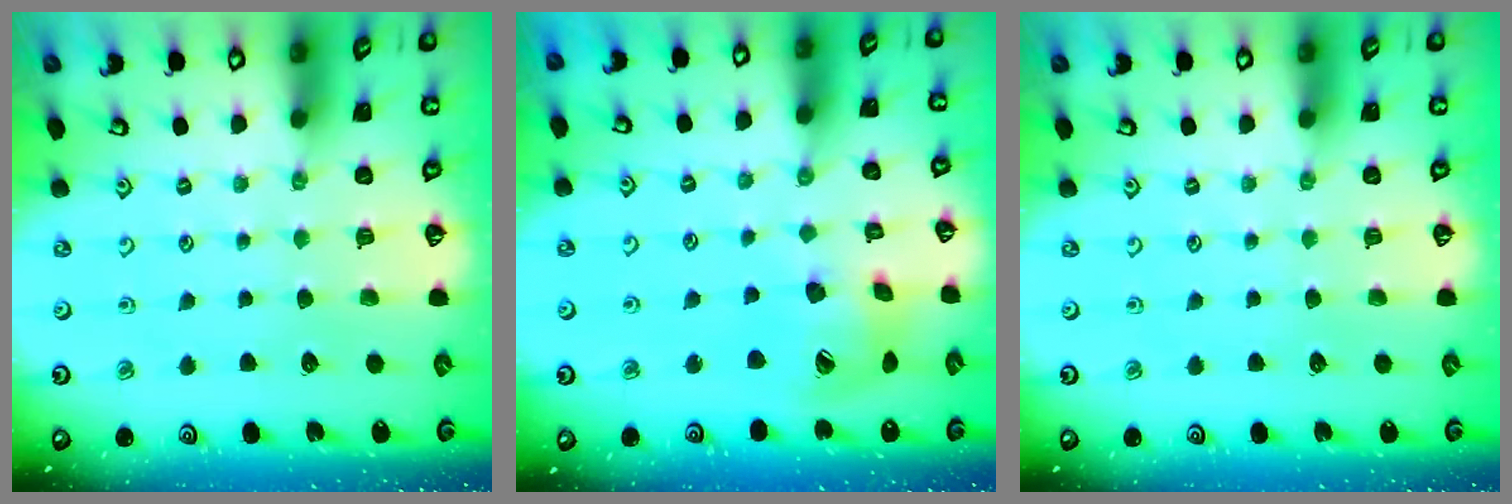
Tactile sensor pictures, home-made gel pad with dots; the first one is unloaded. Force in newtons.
{"total": 16.2, "press": 16.0, "slide": 2.3}
{"total": 0.0}